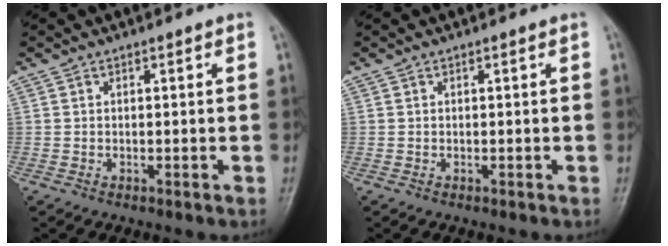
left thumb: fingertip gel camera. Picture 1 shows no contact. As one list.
[{"total": 0.0}]